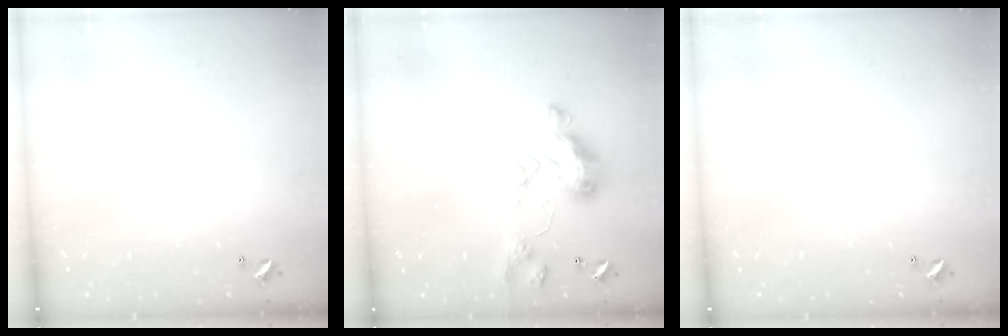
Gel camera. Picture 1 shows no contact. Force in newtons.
{"total": 11.0, "press": 11.0, "slide": 0.7}
{"total": 0.0}